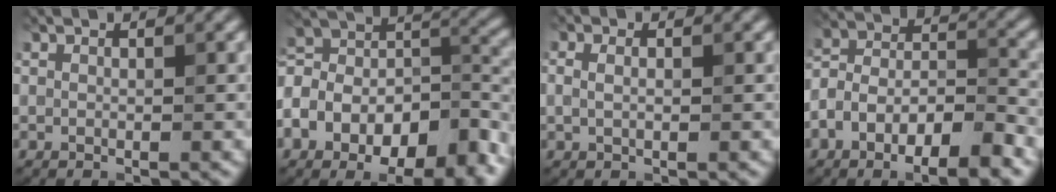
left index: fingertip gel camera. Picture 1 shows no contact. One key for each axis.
{"total": 14.3, "fx": -6.7, "fy": 8.0, "fz": 9.7, "tx": -0.169, "ty": 0.007, "tz": -0.106}
{"total": 1.9, "fx": 0.5, "fy": 1.2, "fz": 1.4, "tx": -0.019, "ty": 0.001, "tz": 0.000}
{"total": 8.7, "fx": -4.8, "fy": 3.9, "fz": 6.2, "tx": -0.102, "ty": 0.003, "tz": -0.091}